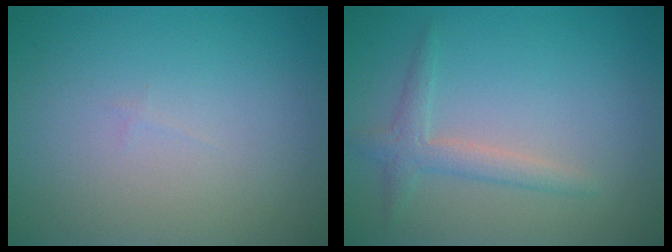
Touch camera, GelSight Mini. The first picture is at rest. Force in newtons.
{"total": 2.1, "press": 2.1, "slide": 0.1}